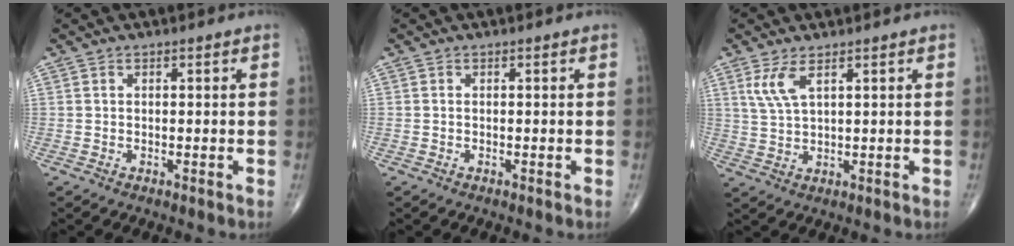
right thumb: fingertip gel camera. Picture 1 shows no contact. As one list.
[{"total": 0.0}, {"total": 4.5, "force": [2.3, 1.4, 3.6], "torque": [-0.083, -0.008, 0.057]}]